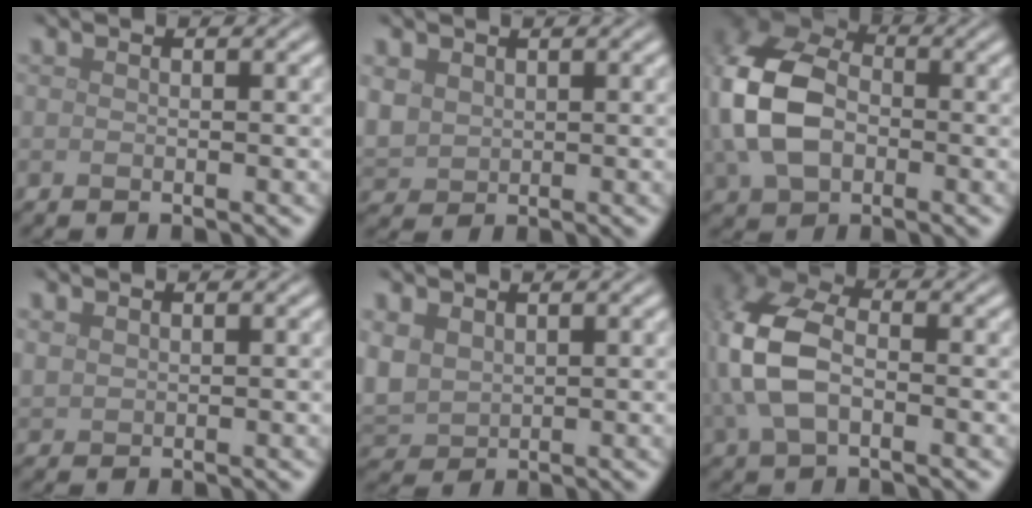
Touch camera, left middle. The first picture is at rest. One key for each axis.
{"total": 2.5, "fx": 1.1, "fy": 2.0, "fz": 1.0, "tx": -0.034, "ty": 0.000, "tz": 0.025}
{"total": 10.6, "fx": -0.3, "fy": 7.6, "fz": 7.4, "tx": -0.195, "ty": -0.002, "tz": -0.014}
{"total": 1.0, "fx": 0.8, "fy": 0.5, "fz": 0.3, "tx": -0.011, "ty": -0.001, "tz": 0.020}
{"total": 3.5, "fx": 1.2, "fy": 2.6, "fz": 1.9, "tx": -0.058, "ty": 0.000, "tz": 0.028}
{"total": 7.6, "fx": -0.2, "fy": 4.9, "fz": 5.8, "tx": -0.155, "ty": 0.006, "tz": -0.011}